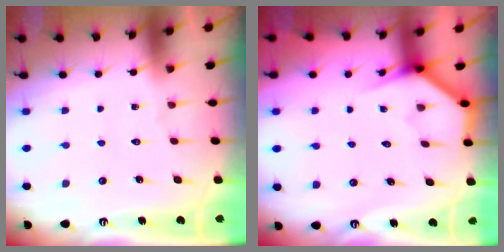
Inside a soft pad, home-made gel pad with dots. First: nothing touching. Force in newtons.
{"total": 3.7, "press": 3.7, "slide": 0.3}